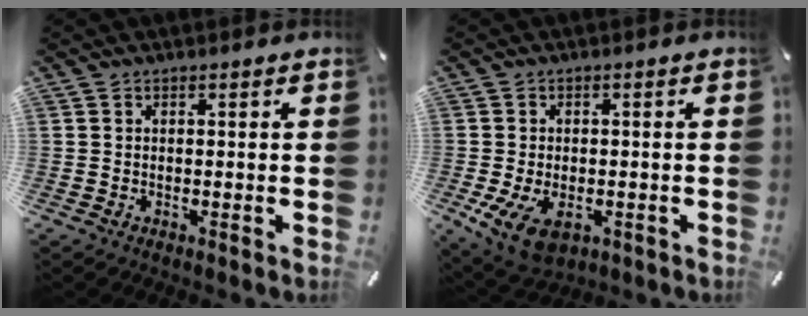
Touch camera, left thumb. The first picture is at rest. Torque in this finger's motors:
{"motor_torque": [0.87, 1.94, 0.93, 0.36, 0.21]}